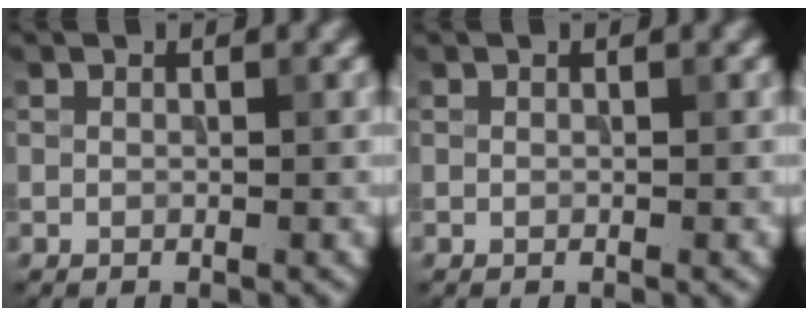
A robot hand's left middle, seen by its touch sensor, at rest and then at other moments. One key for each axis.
{"total": 0.0}